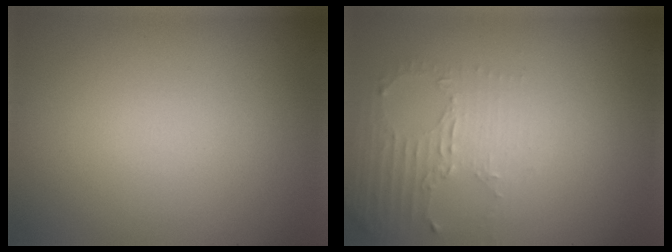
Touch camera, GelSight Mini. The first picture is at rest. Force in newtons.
{"total": 2.3, "press": 1.8, "slide": 1.6}